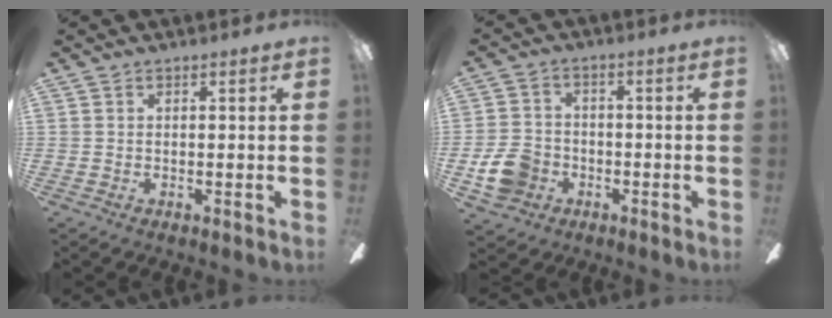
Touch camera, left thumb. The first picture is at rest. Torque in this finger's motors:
{"motor_torque": [0.19, 0.29, 0.10, -0.04, 0.03]}